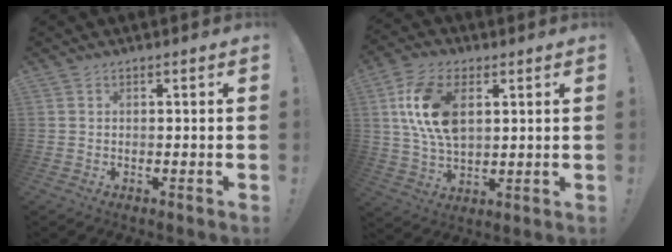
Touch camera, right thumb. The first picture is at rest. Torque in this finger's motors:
{"motor_torque": [1.26, 2.93, 1.13, -0.74, 0.61]}